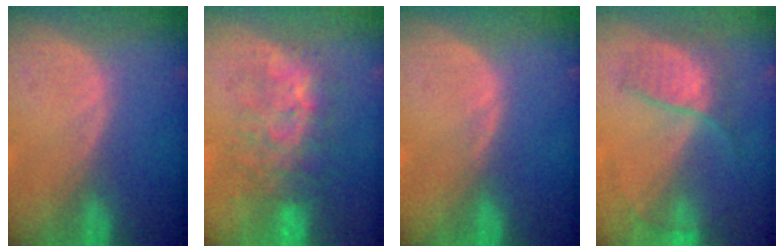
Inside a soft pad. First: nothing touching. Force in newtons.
{"total": 7.9, "press": 7.7, "slide": 1.4}
{"total": 0.5, "press": 0.5, "slide": 0.2}
{"total": 5.9, "press": 5.8, "slide": 1.0}